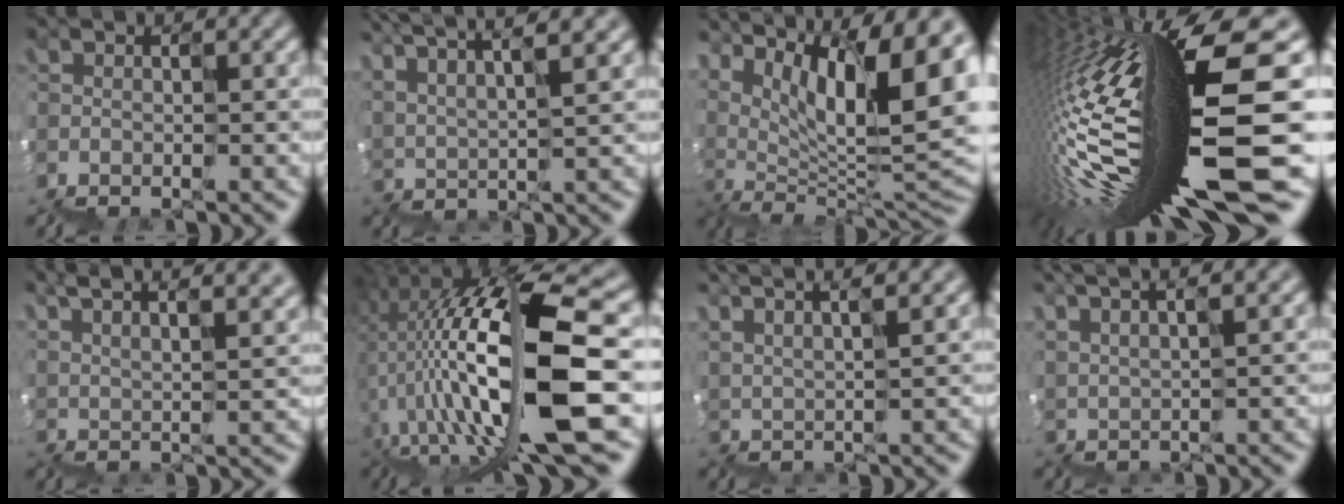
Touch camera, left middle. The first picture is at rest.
{"total": 6.6, "force": [5.4, 0.7, 3.7], "torque": [-0.032, 0.031, 0.089]}
{"total": 11.4, "force": [4.9, 3.2, 9.8], "torque": [-0.127, 0.011, 0.104]}
{"total": 16.4, "force": [-0.4, 2.5, 16.2], "torque": [-0.281, -0.025, 0.023]}
{"total": 9.4, "force": [6.2, 3.0, 6.4], "torque": [-0.048, 0.040, 0.097]}
{"total": 12.4, "force": [0.5, 3.3, 11.9], "torque": [-0.200, 0.024, 0.023]}
{"total": 6.1, "force": [5.0, 1.3, 3.2], "torque": [-0.011, 0.042, 0.072]}
{"total": 5.7, "force": [4.3, 1.5, 3.4], "torque": [-0.011, 0.042, 0.062]}